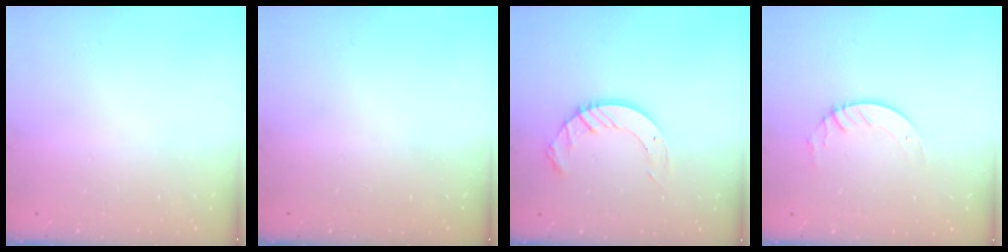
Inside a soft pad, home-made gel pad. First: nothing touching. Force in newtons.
{"total": 0.0}
{"total": 8.8, "press": 8.8, "slide": 0.9}
{"total": 4.5, "press": 4.4, "slide": 0.4}